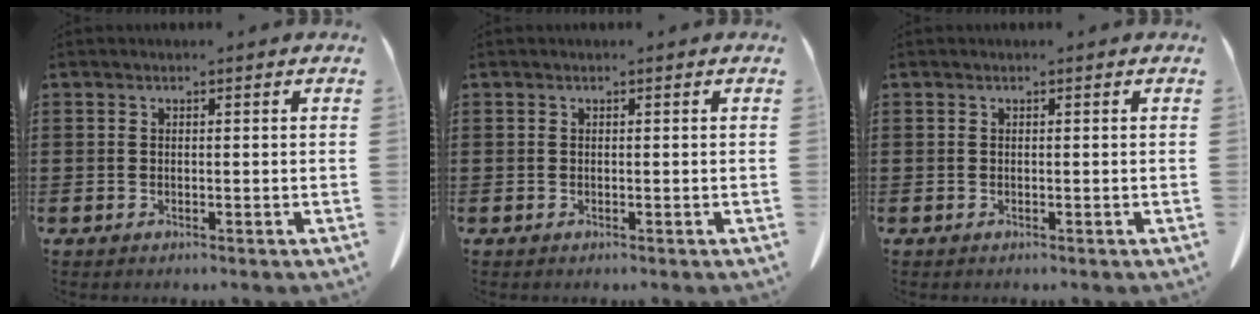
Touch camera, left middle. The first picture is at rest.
{"total": 0.0}
{"total": 0.0}